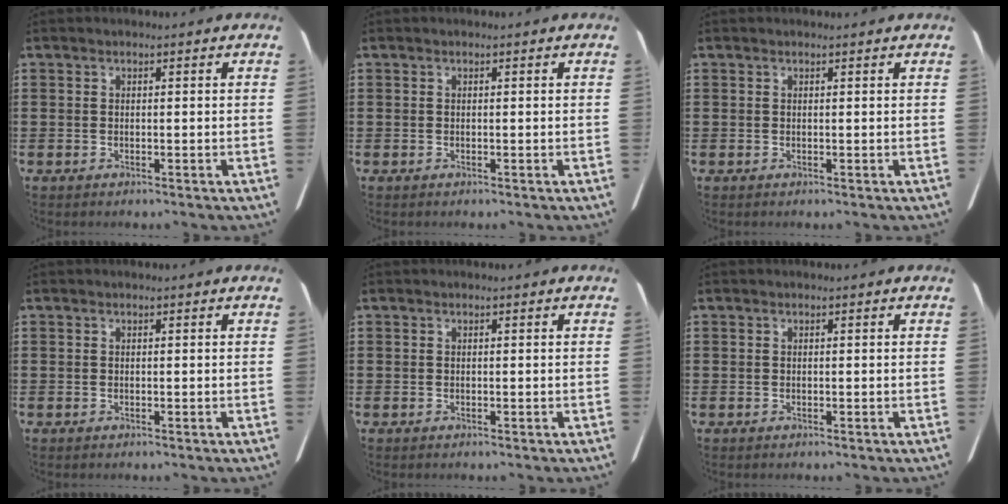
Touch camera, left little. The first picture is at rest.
{"total": 0.0}
{"total": 0.0}
{"total": 0.0}
{"total": 0.0}
{"total": 0.0}